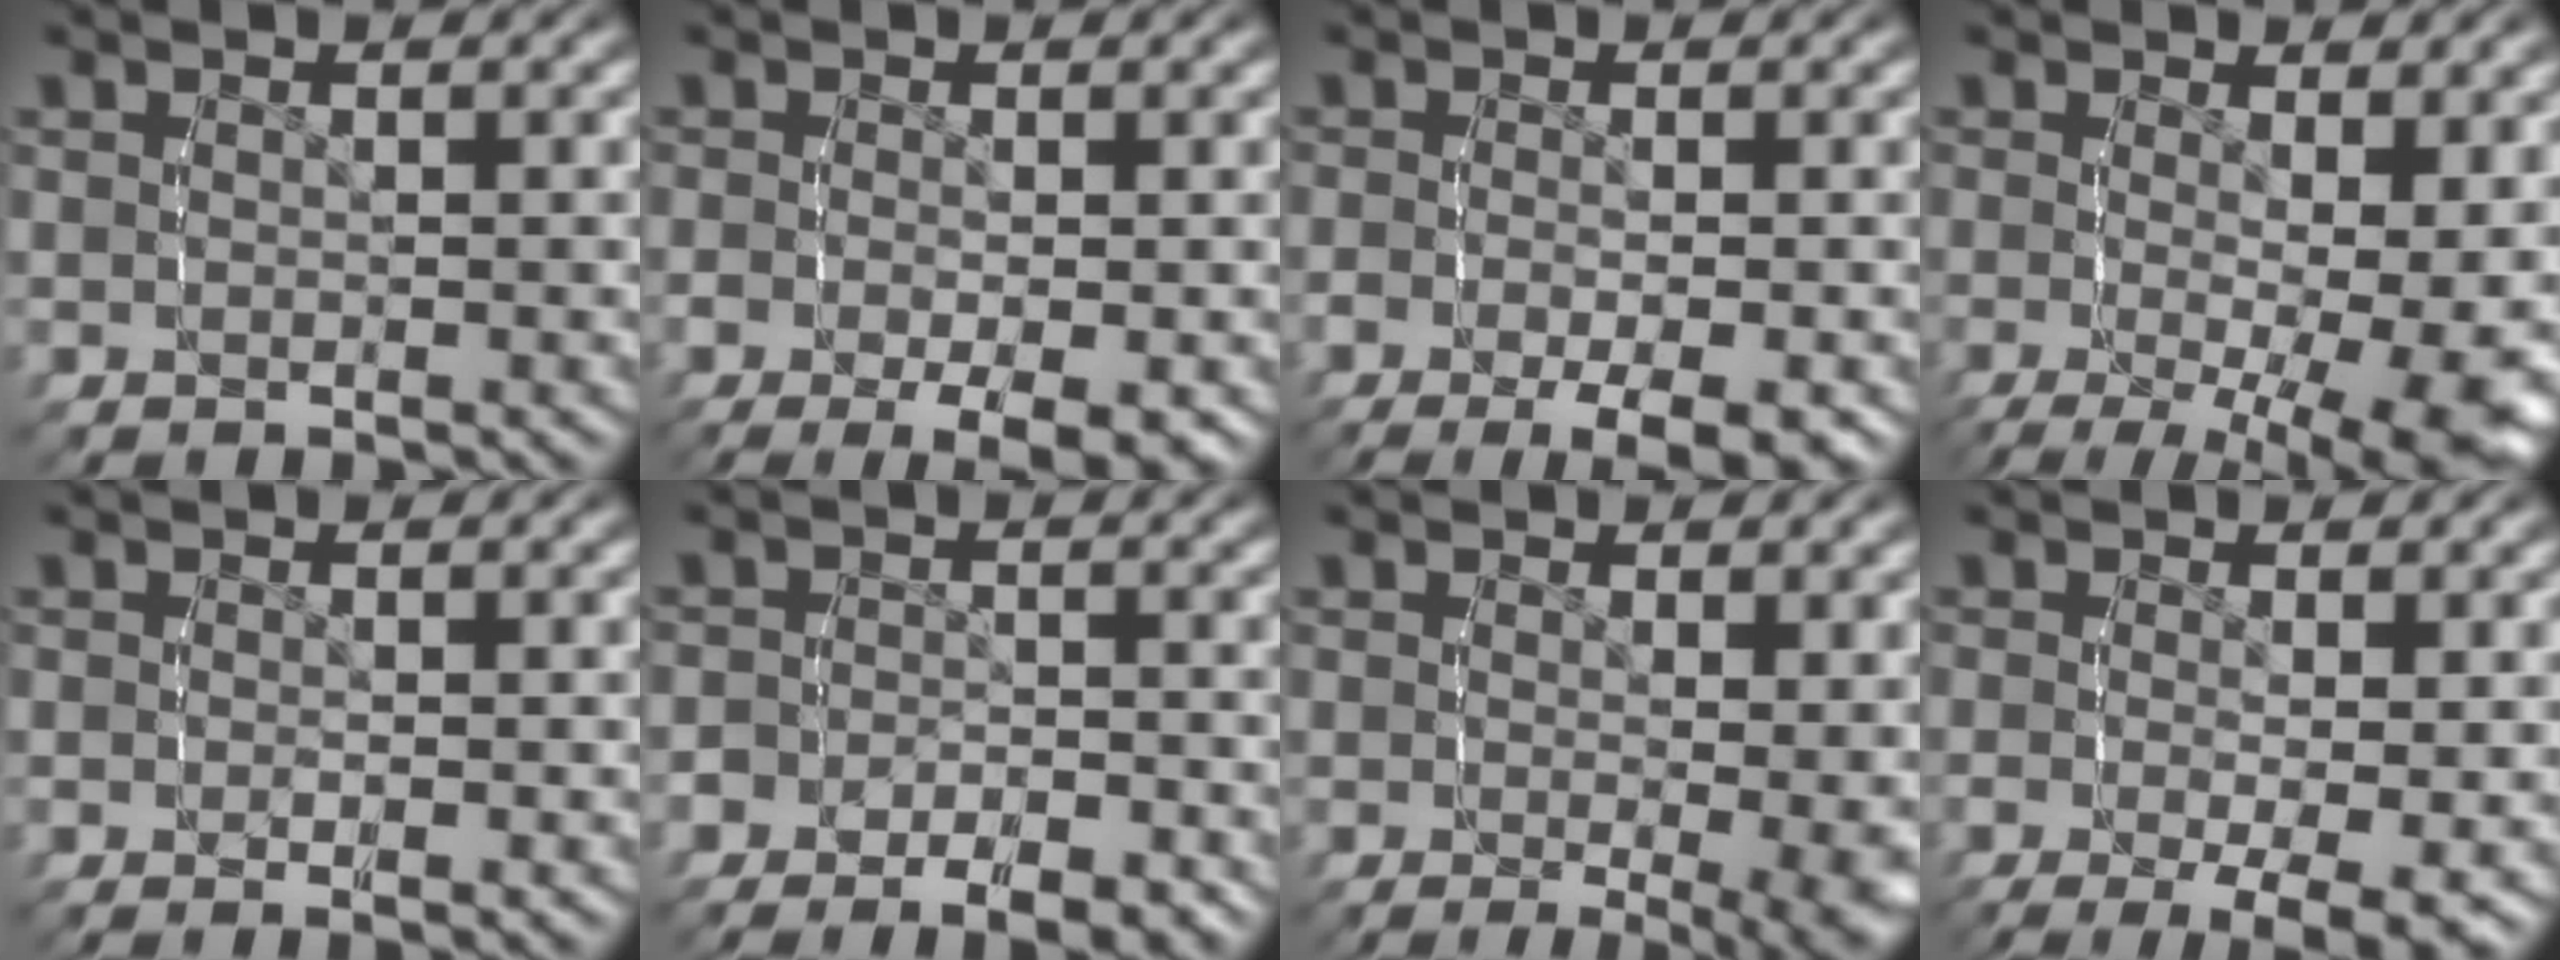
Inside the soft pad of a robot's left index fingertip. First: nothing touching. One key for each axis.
{"total": 5.4, "fx": -3.0, "fy": 2.2, "fz": 3.9, "tx": -0.064, "ty": -0.025, "tz": -0.029}
{"total": 6.7, "fx": -4.2, "fy": 2.7, "fz": 4.5, "tx": -0.072, "ty": -0.023, "tz": -0.051}
{"total": 9.8, "fx": -4.4, "fy": 3.5, "fz": 8.0, "tx": -0.122, "ty": -0.060, "tz": -0.037}
{"total": 0.7, "fx": -0.4, "fy": 0.3, "fz": 0.6, "tx": -0.010, "ty": -0.001, "tz": -0.003}
{"total": 3.6, "fx": -2.8, "fy": 1.9, "fz": 1.2, "tx": -0.020, "ty": -0.010, "tz": -0.045}
{"total": 5.0, "fx": -1.5, "fy": 1.1, "fz": 4.6, "tx": -0.056, "ty": -0.026, "tz": -0.014}
{"total": 7.2, "fx": -4.6, "fy": 2.2, "fz": 5.0, "tx": -0.088, "ty": -0.049, "tz": -0.044}